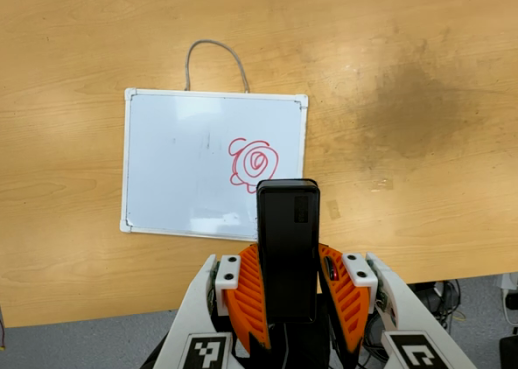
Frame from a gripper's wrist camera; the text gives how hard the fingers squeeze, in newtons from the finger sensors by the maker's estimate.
{"total": 4.9, "left": 3.6, "right": 6.2}